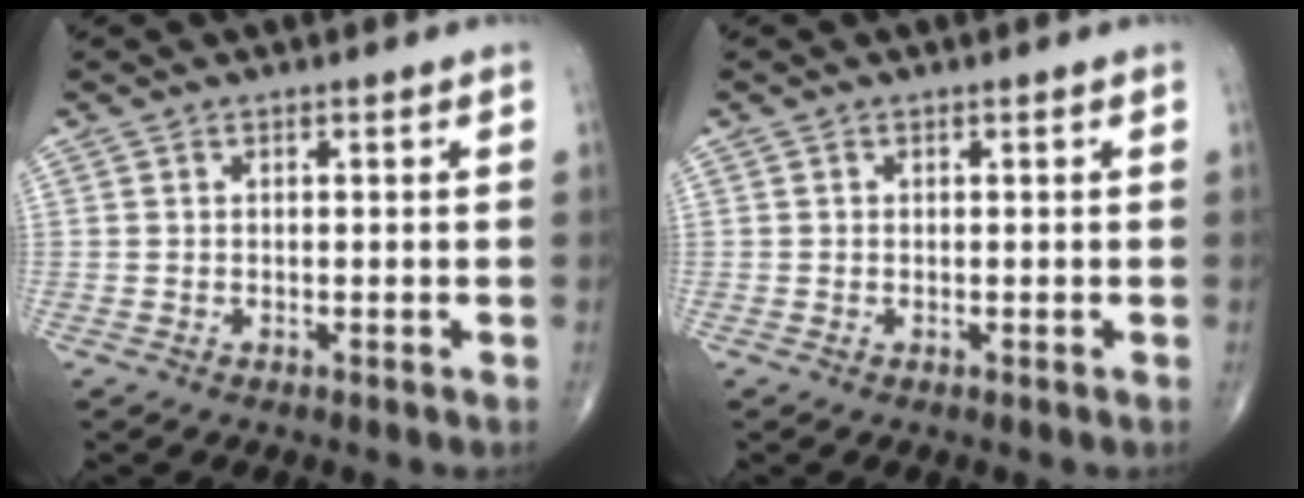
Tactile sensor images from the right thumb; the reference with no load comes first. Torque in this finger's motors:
{"motor_torque": [0.06, 0.08, 0.19, 0.02, -0.03]}